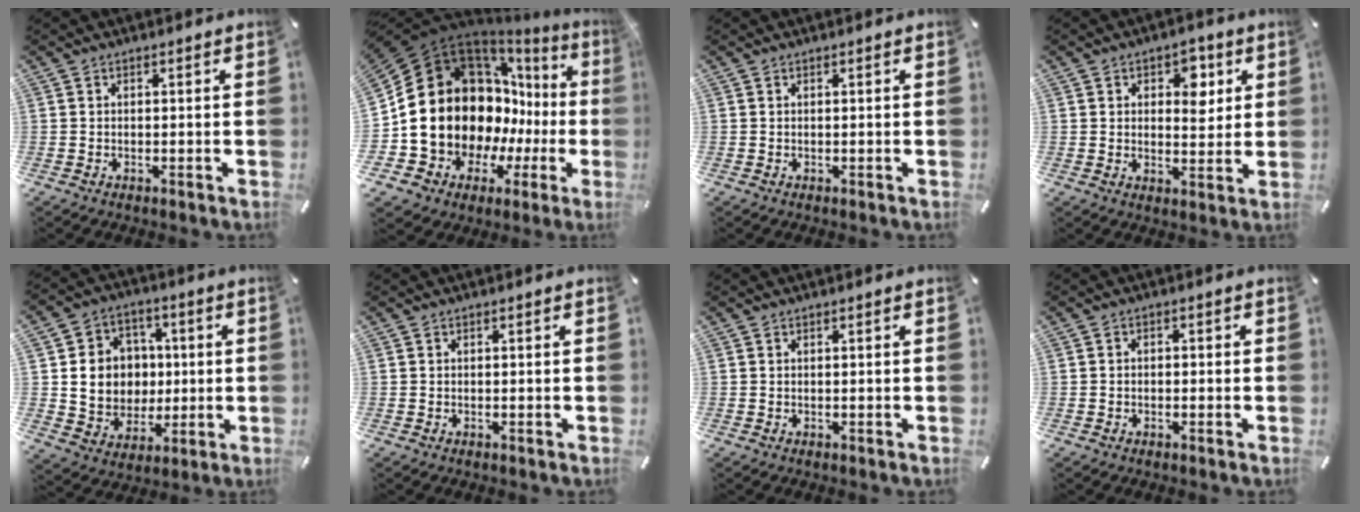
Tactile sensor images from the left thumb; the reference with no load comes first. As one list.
[{"total": 23.5, "force": [0.1, 18.6, 14.5], "torque": [-0.242, -0.062, 0.051]}, {"total": 0.0}, {"total": 6.9, "force": [2.4, 4.6, 4.6], "torque": [-0.044, -0.008, 0.031]}, {"total": 11.7, "force": [0.7, 11.2, 3.5], "torque": [-0.050, 0.001, 0.027]}, {"total": 0.0}, {"total": 0.0}, {"total": 1.3, "force": [-0.9, 0.8, 0.4], "torque": [-0.008, 0.006, -0.021]}]